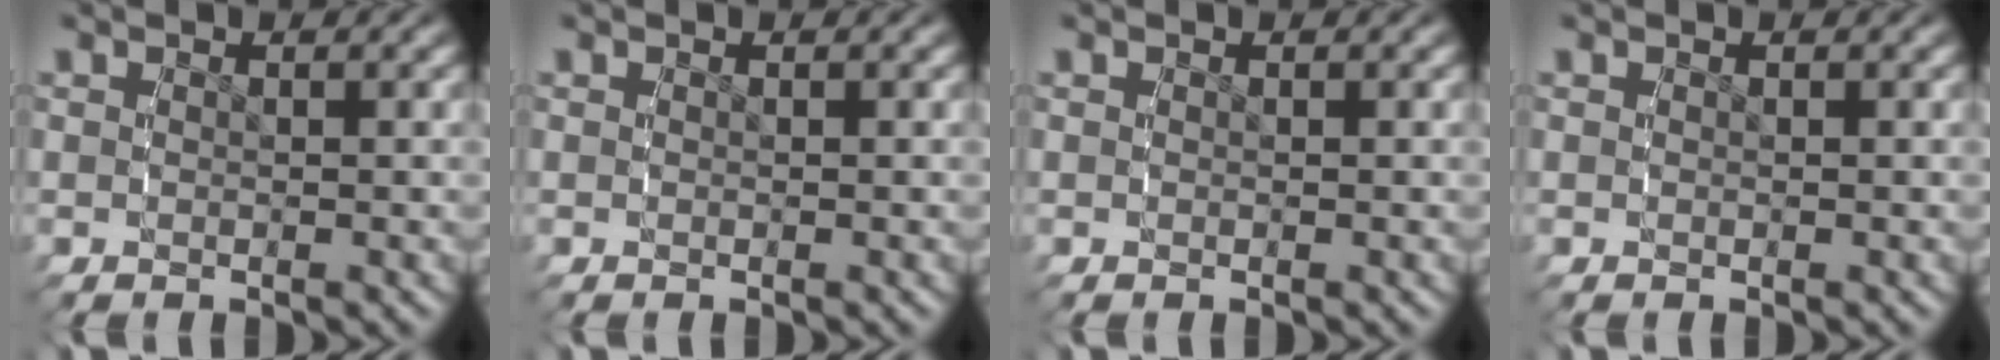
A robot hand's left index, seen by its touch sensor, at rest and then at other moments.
{"total": 0.0}
{"total": 0.0}
{"total": 0.0}